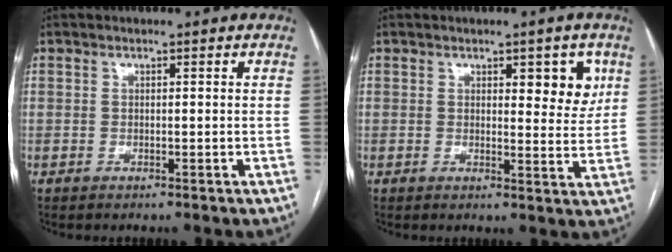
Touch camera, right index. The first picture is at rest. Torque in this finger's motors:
{"motor_torque": [0.01, 0.09, 0.09, 0.00]}